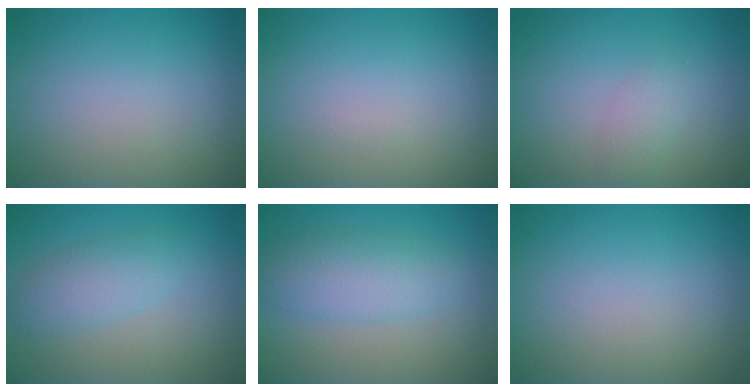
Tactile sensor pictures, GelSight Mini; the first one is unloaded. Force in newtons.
{"total": 0.0}
{"total": 1.6, "press": 1.6, "slide": 0.0}
{"total": 2.7, "press": 2.7, "slide": 0.1}
{"total": 4.2, "press": 4.2, "slide": 0.2}
{"total": 0.0}